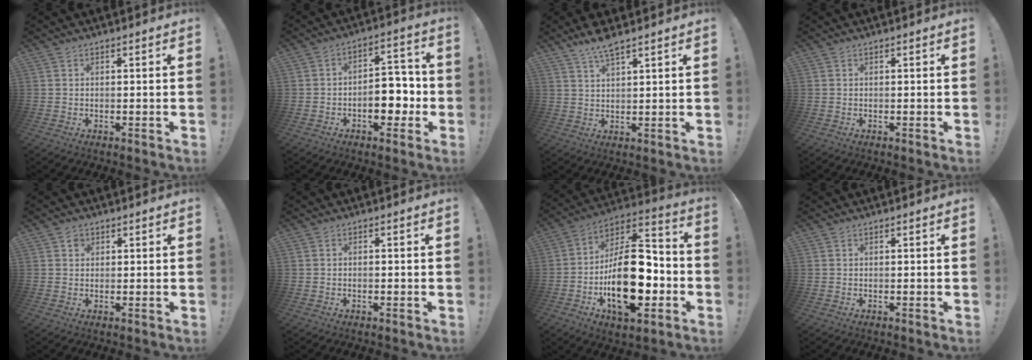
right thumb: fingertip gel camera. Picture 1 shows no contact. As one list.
[{"total": 11.1, "force": [-3.1, 6.9, 8.1], "torque": [-0.103, 0.022, -0.050]}, {"total": 5.4, "force": [4.3, 0.7, 3.2], "torque": [-0.055, -0.022, 0.073]}, {"total": 0.0}, {"total": 1.4, "force": [0.7, 1.2, 0.4], "torque": [0.000, -0.002, 0.010]}, {"total": 0.7, "force": [-0.5, 0.4, 0.3], "torque": [-0.012, 0.005, -0.007]}, {"total": 26.3, "force": [-5.9, 13.5, 21.8], "torque": [-0.375, 0.038, -0.085]}, {"total": 0.0}]